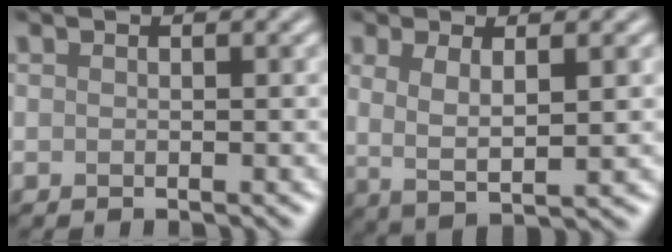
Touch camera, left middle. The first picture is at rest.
{"total": 3.3, "force": [0.6, 0.9, 3.1], "torque": [-0.063, -0.008, 0.017]}